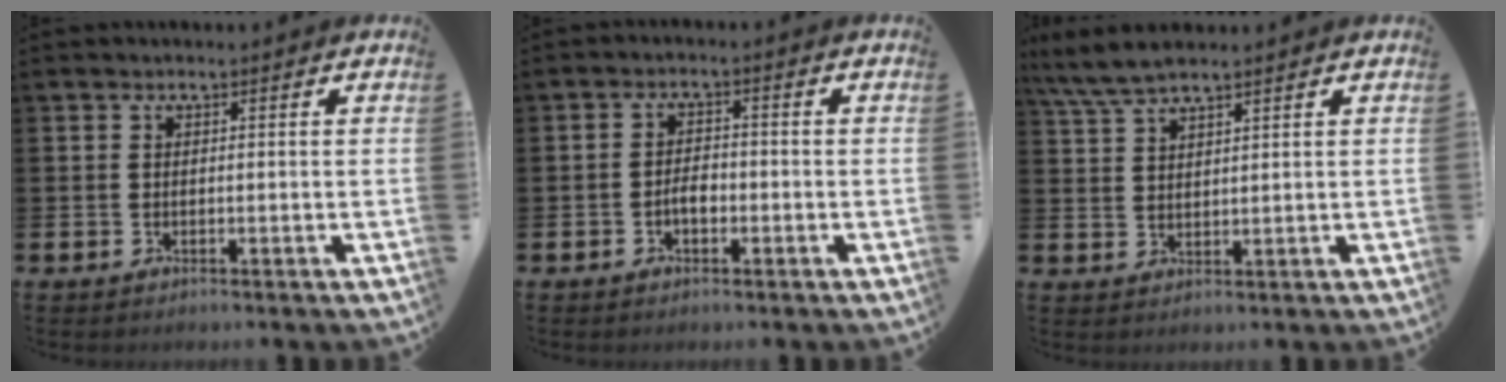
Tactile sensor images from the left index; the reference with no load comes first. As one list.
[{"total": 2.4, "force": [-0.9, 1.3, 1.7], "torque": [-0.023, 0.002, -0.021]}, {"total": 5.5, "force": [4.8, 0.8, 2.6], "torque": [-0.066, -0.009, 0.090]}]